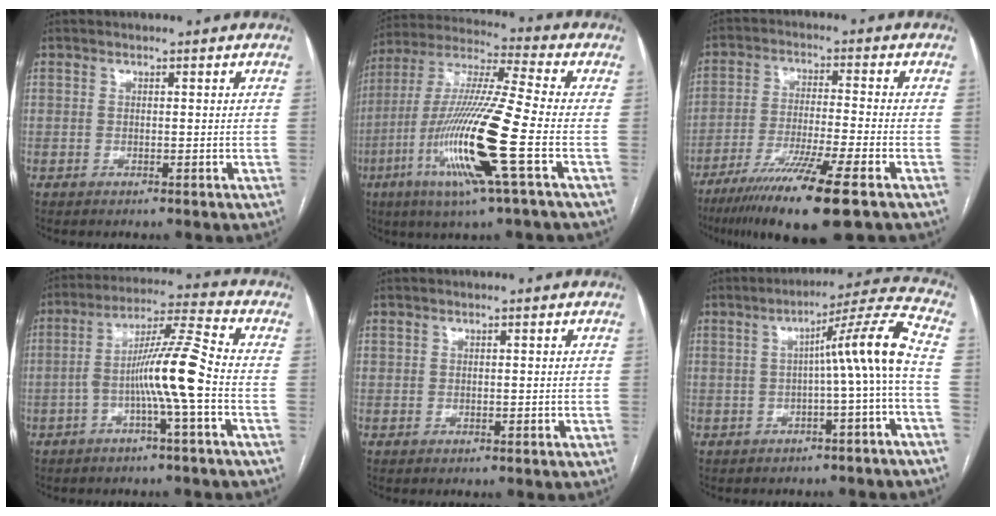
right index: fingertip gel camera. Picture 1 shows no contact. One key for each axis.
{"total": 18.1, "fx": -5.7, "fy": -0.2, "fz": 17.2, "tx": -0.353, "ty": -0.019, "tz": -0.115}
{"total": 13.8, "fx": -8.8, "fy": -0.5, "fz": 10.6, "tx": -0.196, "ty": -0.039, "tz": -0.152}
{"total": 10.4, "fx": -2.6, "fy": -0.6, "fz": 10.0, "tx": -0.182, "ty": 0.018, "tz": -0.051}
{"total": 0.6, "fx": 0.3, "fy": 0.5, "fz": 0.2, "tx": -0.001, "ty": 0.003, "tz": 0.005}
{"total": 9.0, "fx": -0.8, "fy": -1.6, "fz": 8.8, "tx": -0.127, "ty": 0.020, "tz": -0.010}